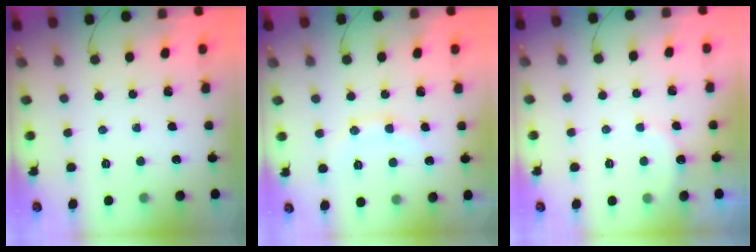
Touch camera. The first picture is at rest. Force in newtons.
{"total": 10.3, "press": 10.3, "slide": 0.9}
{"total": 6.8, "press": 6.7, "slide": 1.1}